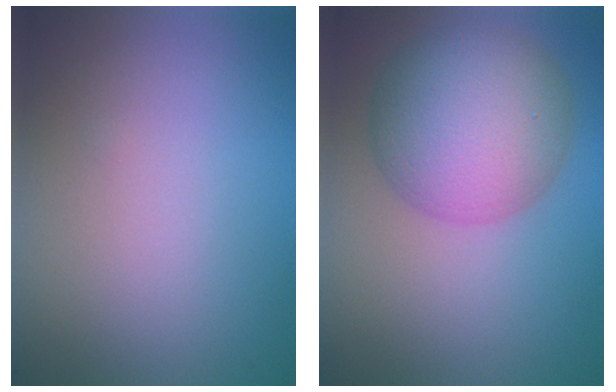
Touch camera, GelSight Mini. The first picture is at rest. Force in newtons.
{"total": 8.3, "press": 8.3, "slide": 0.3}